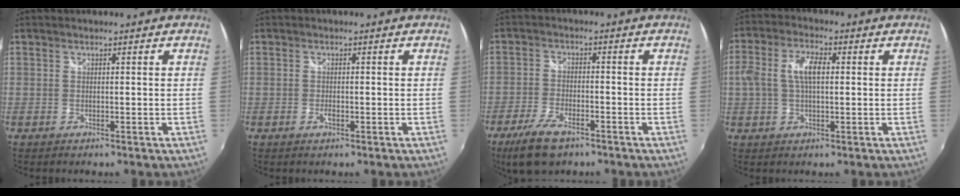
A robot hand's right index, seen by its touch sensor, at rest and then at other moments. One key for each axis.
{"total": 1.2, "fx": -0.5, "fy": 0.6, "fz": 0.9, "tx": -0.018, "ty": -0.002, "tz": -0.010}
{"total": 9.0, "fx": -6.0, "fy": 3.7, "fz": 5.6, "tx": -0.139, "ty": -0.018, "tz": -0.113}
{"total": 7.2, "fx": 0.5, "fy": 3.3, "fz": 6.3, "tx": -0.125, "ty": 0.012, "tz": 0.010}